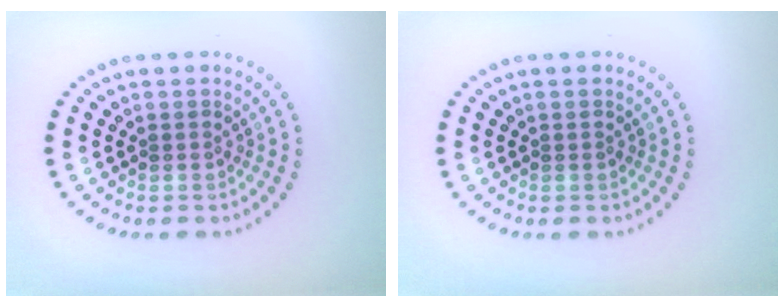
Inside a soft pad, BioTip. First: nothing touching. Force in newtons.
{"total": 0.0}